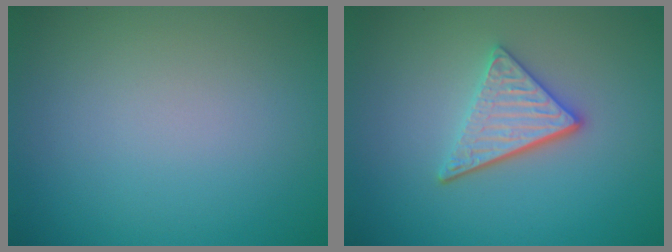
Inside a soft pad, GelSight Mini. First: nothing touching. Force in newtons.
{"total": 3.8, "press": 3.1, "slide": 2.3}